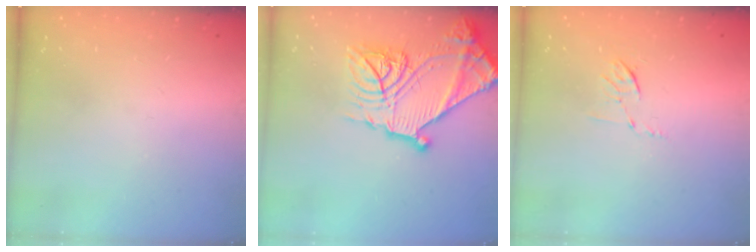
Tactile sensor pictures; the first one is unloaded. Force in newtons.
{"total": 23.5, "press": 23.4, "slide": 1.6}
{"total": 5.7, "press": 5.5, "slide": 1.5}